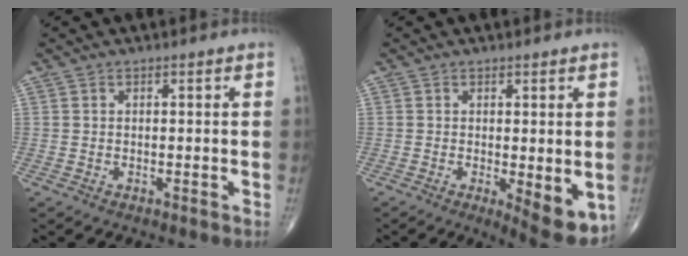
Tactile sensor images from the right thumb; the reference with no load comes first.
{"total": 7.5, "force": [-1.5, 2.3, 6.9], "torque": [-0.082, -0.021, -0.016]}